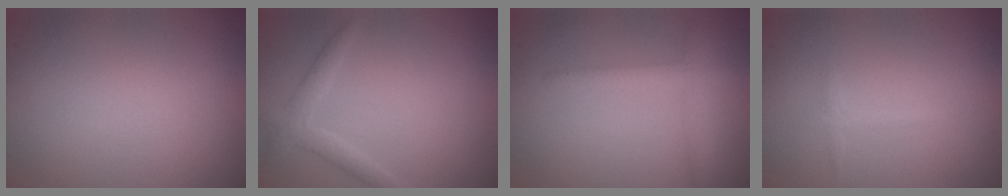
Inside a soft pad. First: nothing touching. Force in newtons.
{"total": 2.0, "press": 2.0, "slide": 0.1}
{"total": 2.3, "press": 2.3, "slide": 0.2}
{"total": 0.8, "press": 0.8, "slide": 0.1}